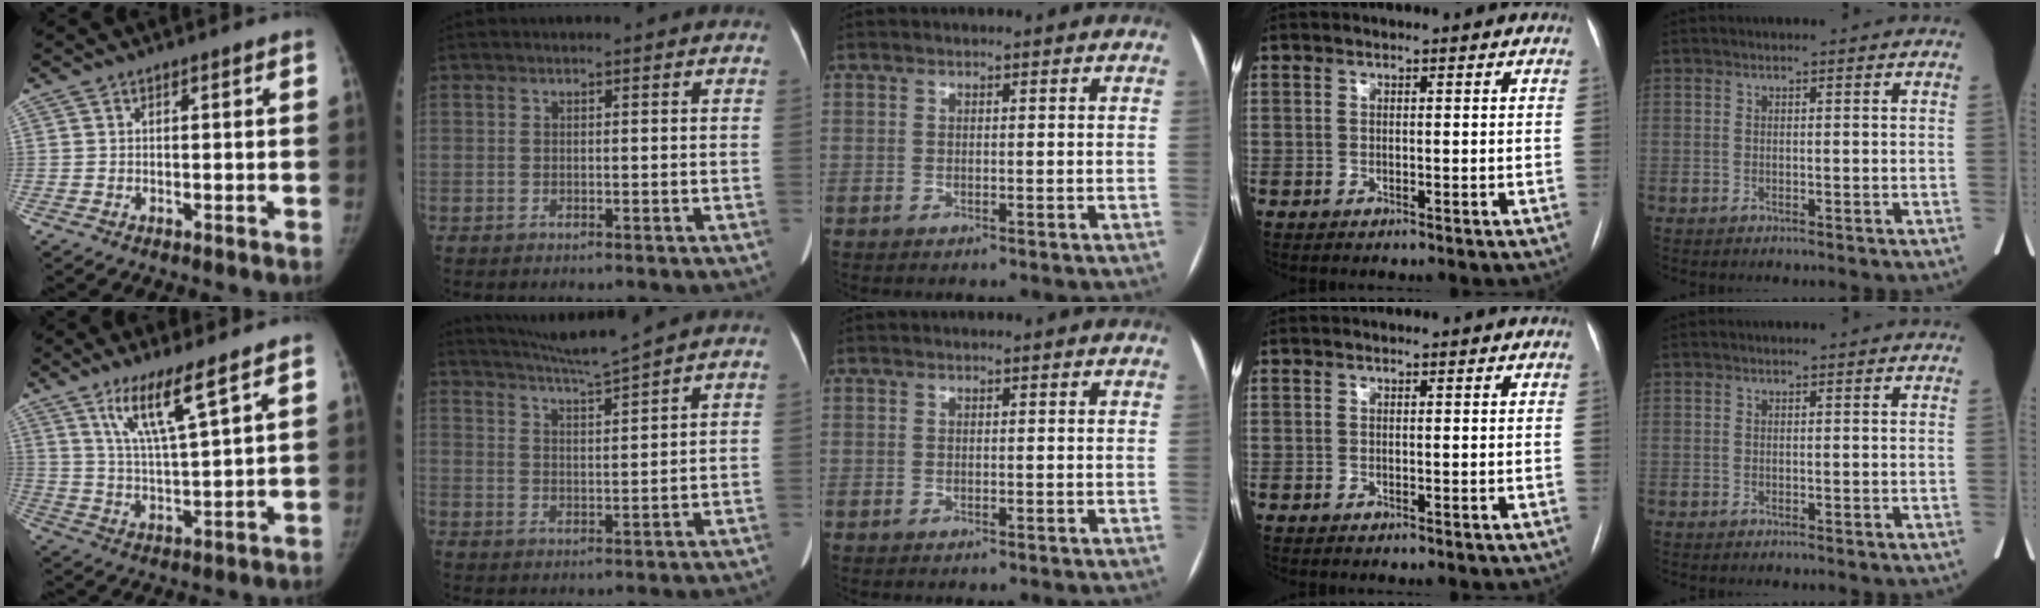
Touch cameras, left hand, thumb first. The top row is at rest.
{"thumb": {"total": 9.4, "force": [5.9, 0.7, 7.4], "torque": [-0.139, -0.037, 0.116]}, "index": {"total": 5.9, "force": [5.2, -2.0, 1.8], "torque": [-0.039, -0.011, 0.101]}}